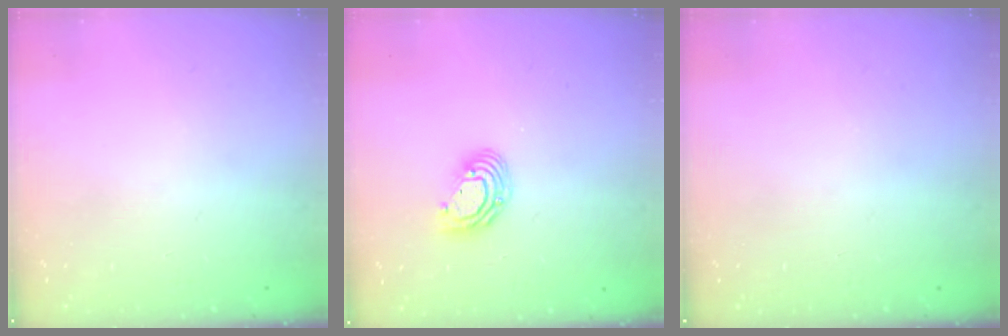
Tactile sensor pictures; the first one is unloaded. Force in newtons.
{"total": 8.1, "press": 8.0, "slide": 1.4}
{"total": 0.0}